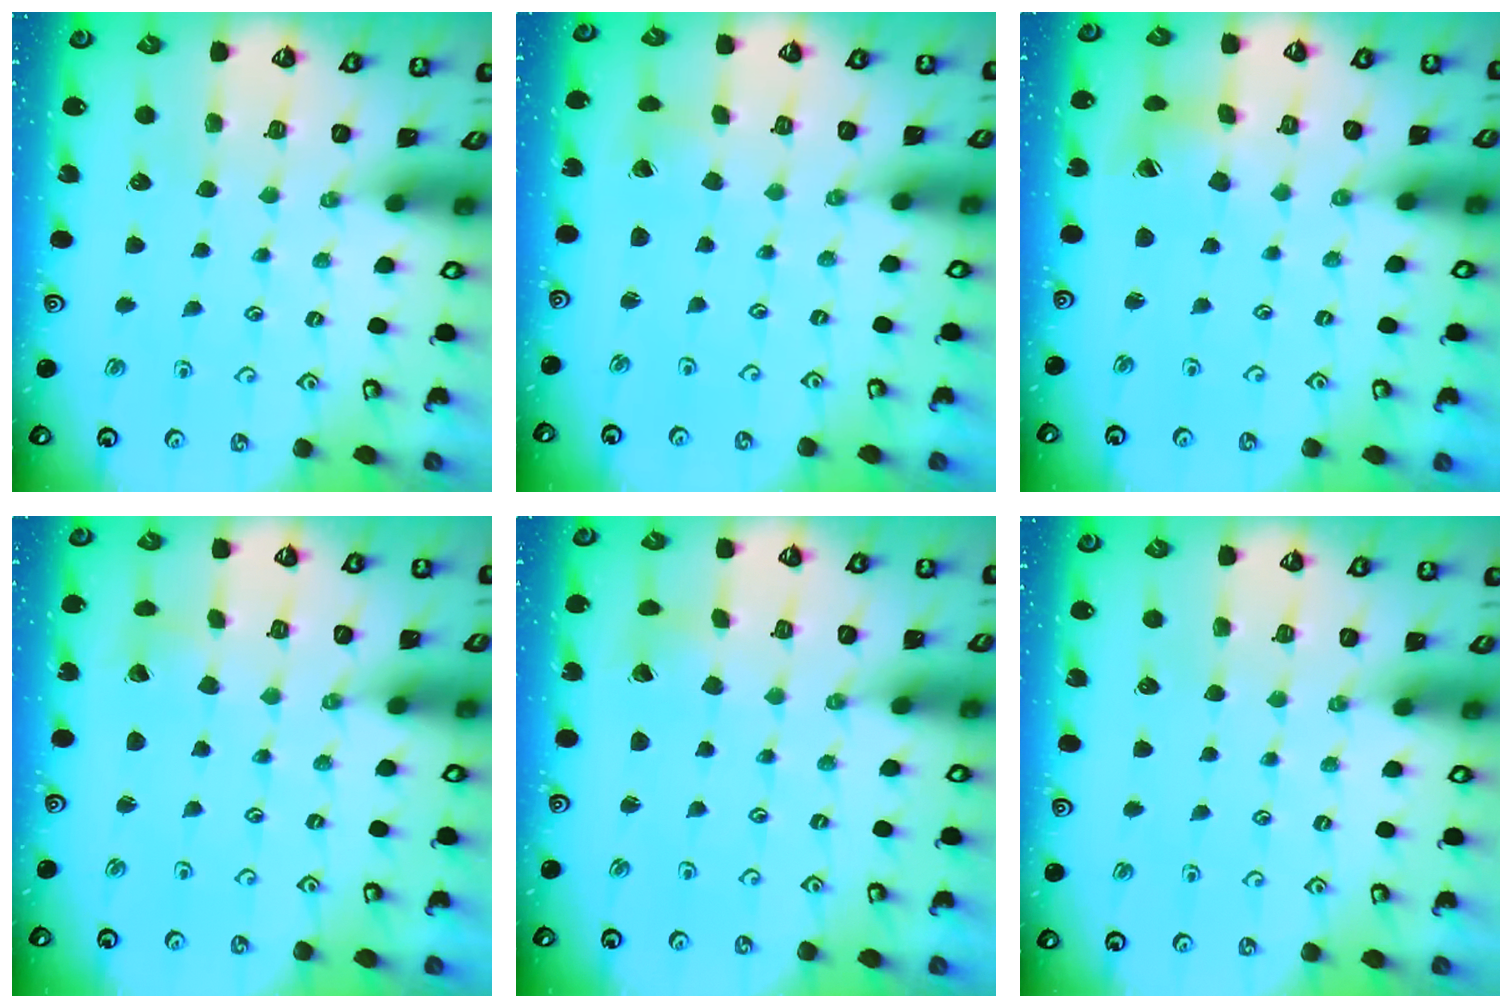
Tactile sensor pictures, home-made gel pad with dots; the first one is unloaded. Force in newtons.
{"total": 1.4, "press": 1.4, "slide": 0.1}
{"total": 6.4, "press": 6.4, "slide": 0.6}
{"total": 2.6, "press": 2.6, "slide": 0.3}
{"total": 2.7, "press": 2.7, "slide": 0.5}
{"total": 0.0}